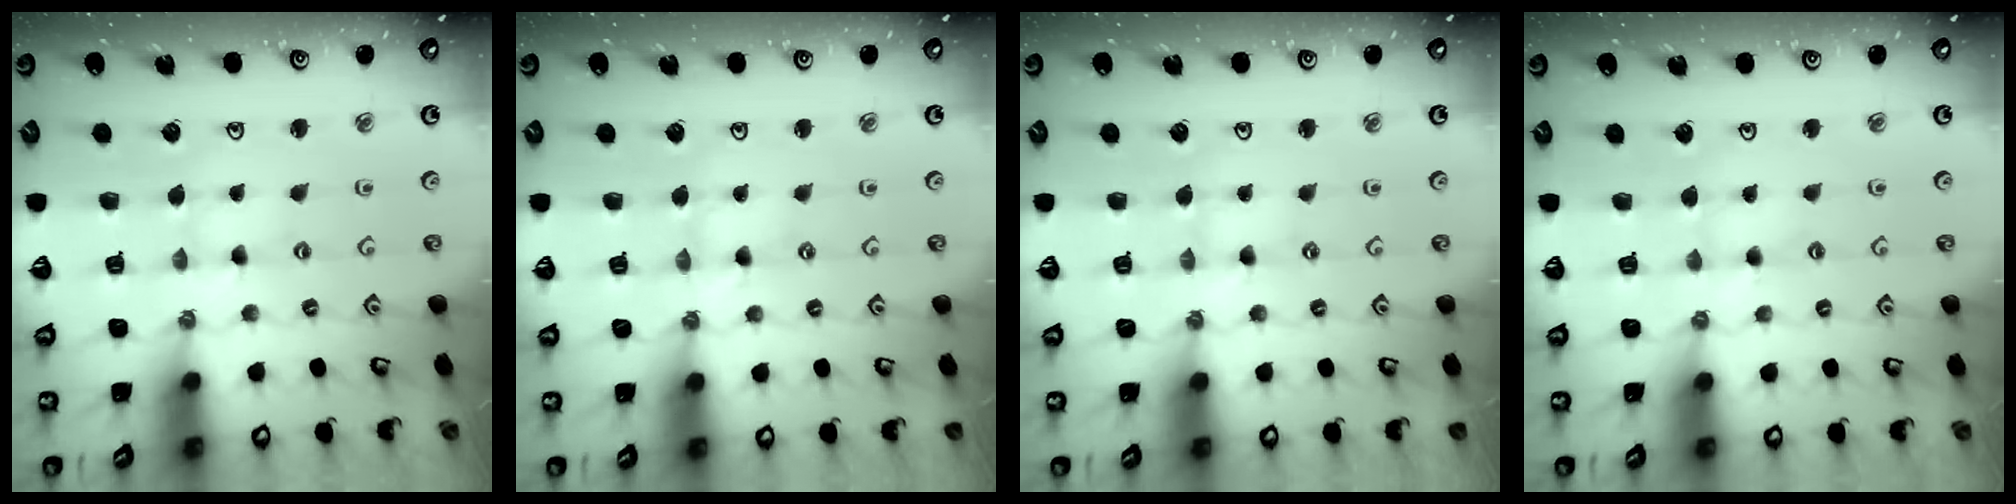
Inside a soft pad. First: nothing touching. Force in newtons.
{"total": 0.0}
{"total": 0.8, "press": 0.8, "slide": 0.2}
{"total": 1.6, "press": 1.5, "slide": 0.3}